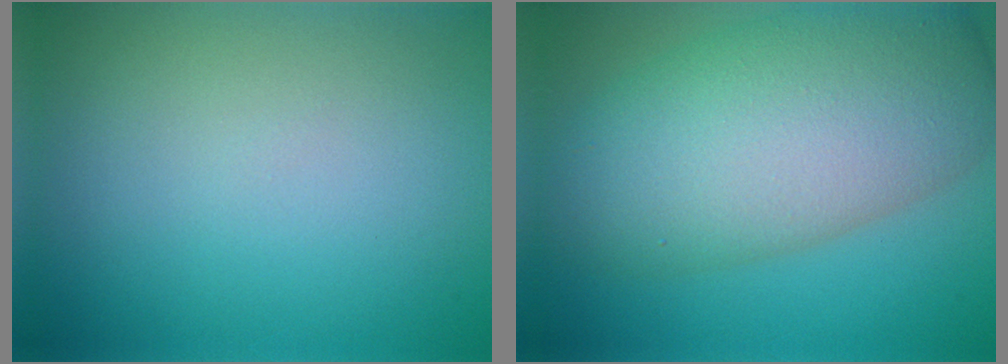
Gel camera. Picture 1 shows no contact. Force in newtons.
{"total": 11.1, "press": 11.1, "slide": 0.3}